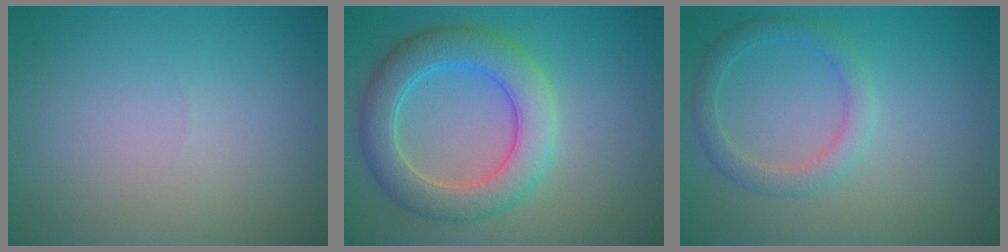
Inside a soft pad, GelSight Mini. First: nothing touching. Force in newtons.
{"total": 5.8, "press": 5.8, "slide": 0.3}
{"total": 2.3, "press": 2.3, "slide": 0.1}